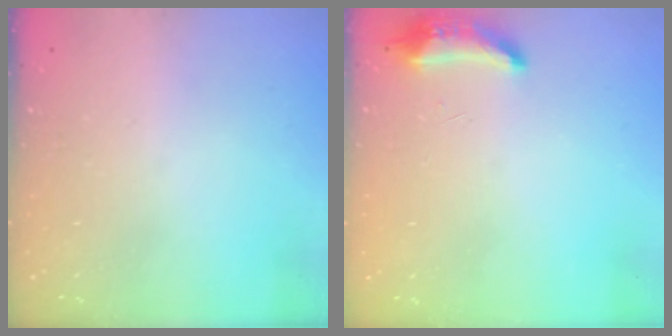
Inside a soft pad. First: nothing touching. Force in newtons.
{"total": 8.5, "press": 8.4, "slide": 1.6}